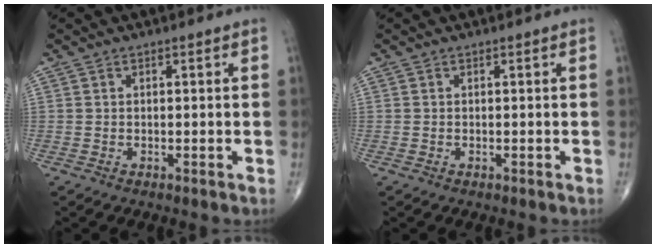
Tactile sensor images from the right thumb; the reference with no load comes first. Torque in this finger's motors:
{"motor_torque": [2.68, 2.34, 0.14, -0.29, 0.00]}